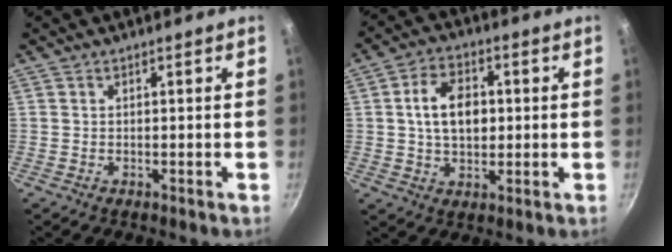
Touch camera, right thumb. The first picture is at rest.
{"total": 9.8, "force": [1.1, 6.5, 7.2], "torque": [-0.107, 0.009, 0.013]}